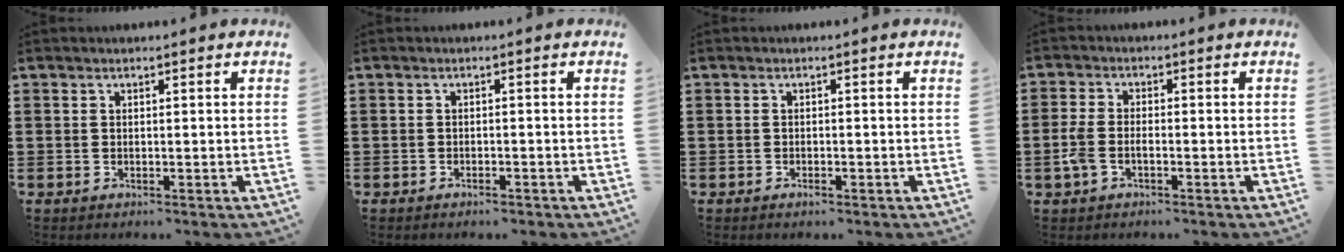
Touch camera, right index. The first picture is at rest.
{"total": 0.9, "force": [-0.8, 0.2, 0.2], "torque": [-0.007, 0.000, -0.017]}
{"total": 0.8, "force": [-0.6, 0.3, 0.4], "torque": [-0.011, -0.003, -0.011]}
{"total": 3.1, "force": [-1.2, 1.6, 2.4], "torque": [-0.066, -0.005, -0.030]}